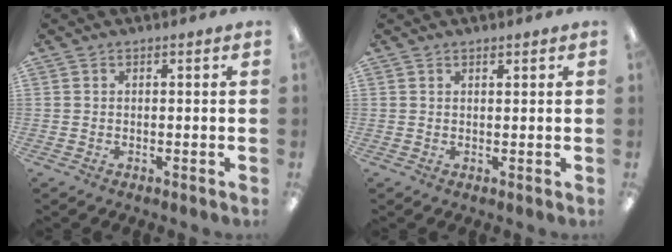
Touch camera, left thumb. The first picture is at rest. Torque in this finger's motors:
{"motor_torque": [-0.40, -0.37, 0.14, 0.03, -0.01]}